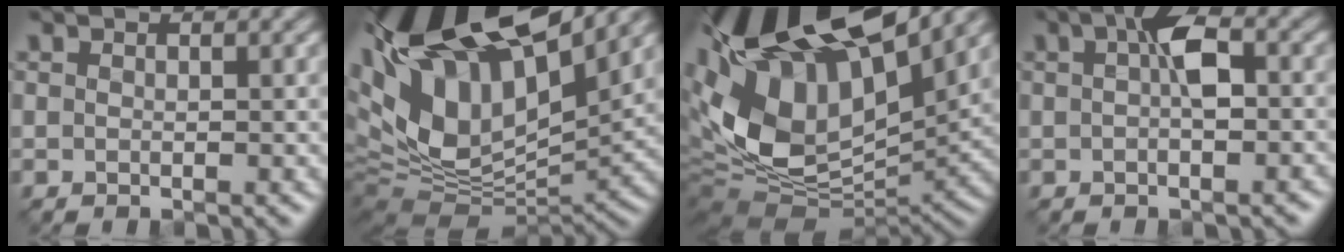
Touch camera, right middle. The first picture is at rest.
{"total": 18.9, "force": [7.7, 9.4, 14.5], "torque": [-0.248, 0.028, 0.160]}
{"total": 17.6, "force": [5.0, 8.9, 14.4], "torque": [-0.258, 0.010, 0.103]}
{"total": 3.4, "force": [0.3, 1.3, 3.1], "torque": [-0.052, 0.010, -0.001]}